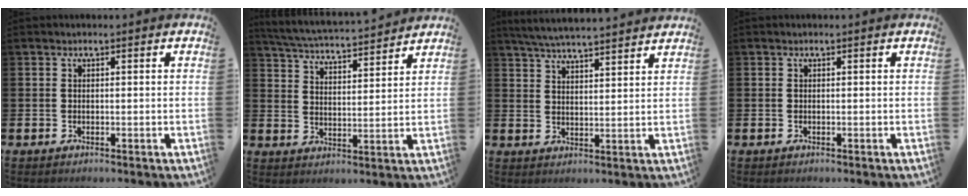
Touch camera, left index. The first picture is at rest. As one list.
[{"total": 5.0, "force": [4.9, 0.2, 0.9], "torque": [-0.036, -0.040, 0.081]}, {"total": 5.4, "force": [5.3, -0.1, 0.9], "torque": [-0.040, -0.029, 0.095]}, {"total": 0.0}]